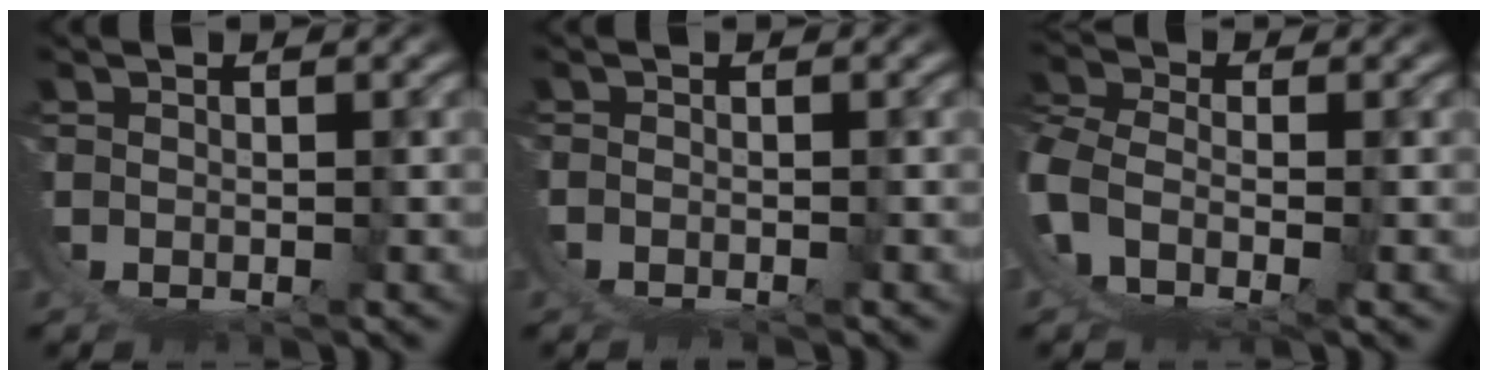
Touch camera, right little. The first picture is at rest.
{"total": 1.4, "force": [-1.3, 0.5, 0.5], "torque": [-0.009, -0.005, -0.016]}
{"total": 5.1, "force": [-1.6, 2.9, 3.9], "torque": [-0.107, -0.029, -0.016]}